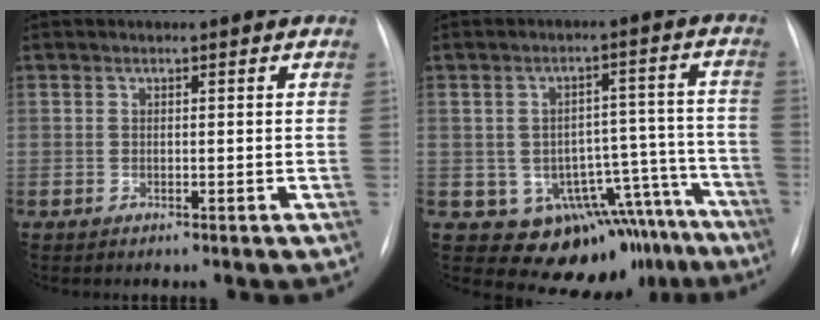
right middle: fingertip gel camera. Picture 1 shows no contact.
{"total": 14.3, "force": [-10.8, 8.7, 3.4], "torque": [-0.010, 0.063, -0.123]}